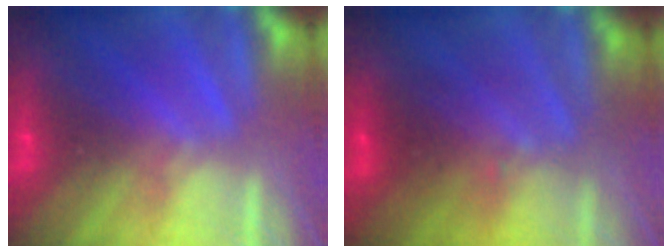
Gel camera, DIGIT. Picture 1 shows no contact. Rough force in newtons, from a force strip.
{"total": 2.3}